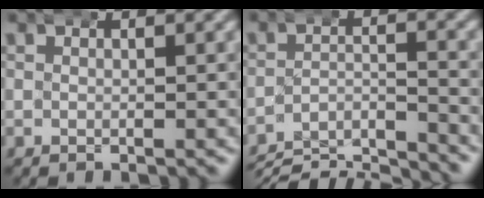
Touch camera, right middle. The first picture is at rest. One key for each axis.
{"total": 8.7, "fx": -7.8, "fy": 2.7, "fz": 2.6, "tx": -0.043, "ty": -0.031, "tz": -0.125}